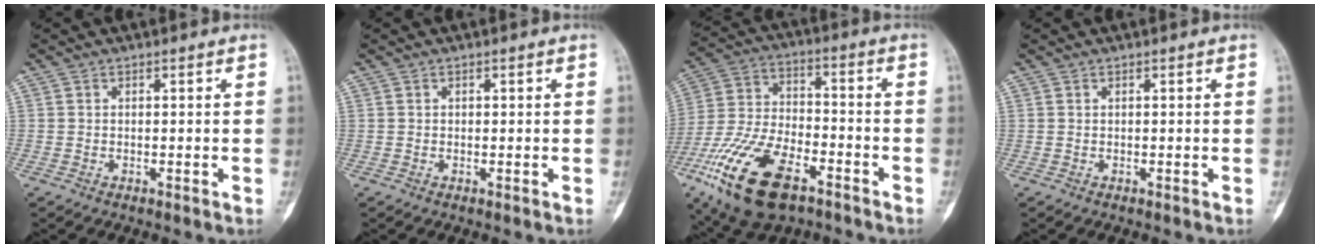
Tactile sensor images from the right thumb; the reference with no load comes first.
{"total": 0.0}
{"total": 20.1, "force": [-10.6, 9.5, 14.1], "torque": [-0.289, 0.031, -0.195]}
{"total": 0.0}